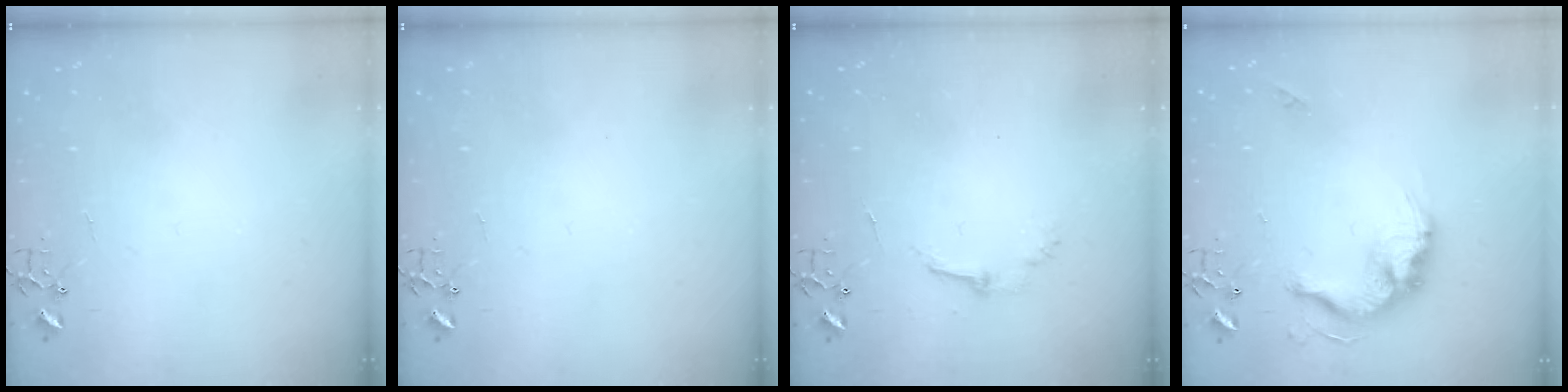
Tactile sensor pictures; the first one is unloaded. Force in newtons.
{"total": 0.0}
{"total": 5.0, "press": 4.9, "slide": 0.6}
{"total": 16.8, "press": 16.7, "slide": 1.9}